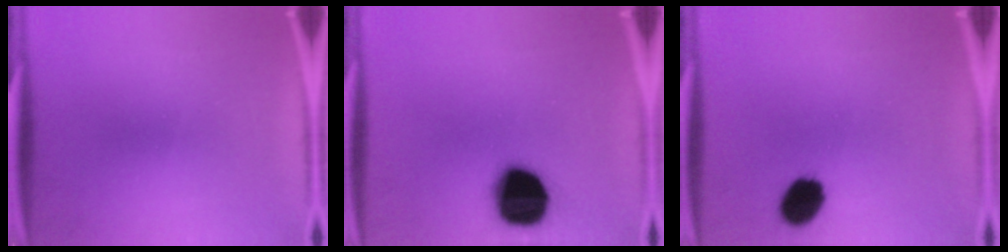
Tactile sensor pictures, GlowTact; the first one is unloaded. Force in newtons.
{"total": 19.8}
{"total": 8.4}